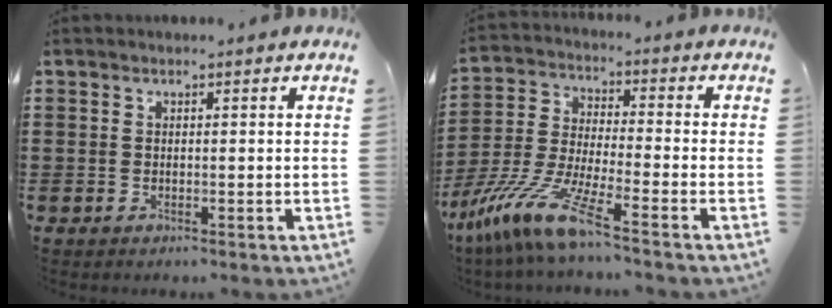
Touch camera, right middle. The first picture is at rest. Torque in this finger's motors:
{"motor_torque": [2.14, 0.00, 1.03, 0.21]}